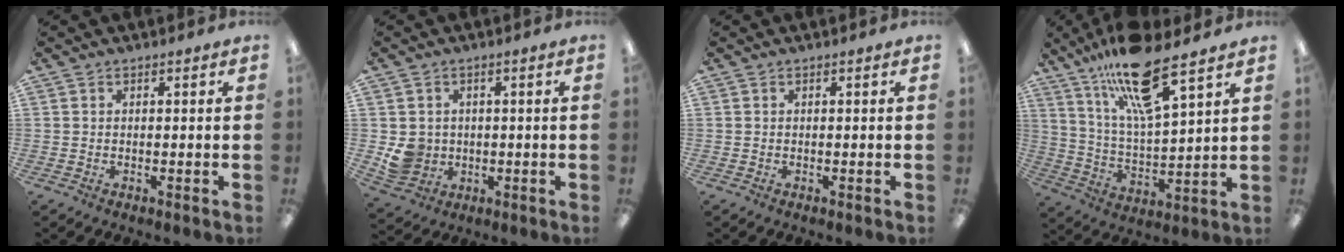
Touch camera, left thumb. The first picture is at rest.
{"total": 5.4, "force": [0.2, 5.2, 1.4], "torque": [-0.026, 0.005, 0.009]}
{"total": 0.0}
{"total": 16.6, "force": [11.8, 3.7, 11.1], "torque": [-0.202, -0.055, 0.195]}